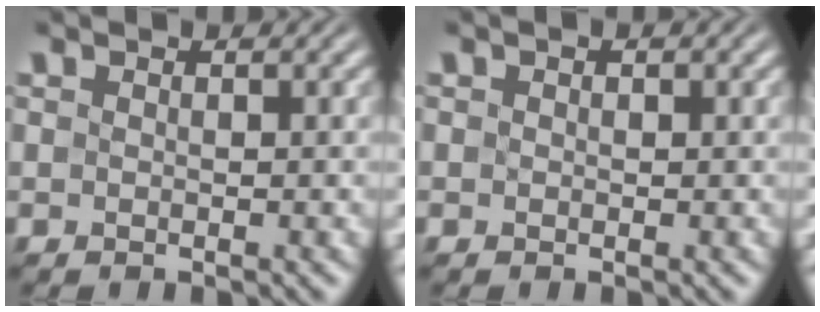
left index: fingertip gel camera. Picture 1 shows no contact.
{"total": 0.6, "force": [0.2, 0.4, 0.3], "torque": [-0.004, -0.001, 0.000]}